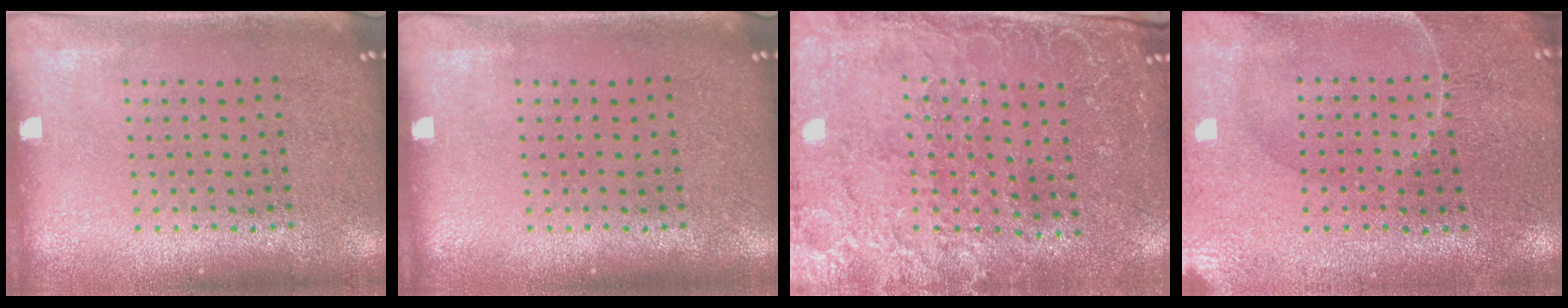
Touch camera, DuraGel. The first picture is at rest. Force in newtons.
{"total": 0.0}
{"total": 2.9, "press": 2.8, "slide": 0.8}
{"total": 0.6, "press": 0.5, "slide": 0.4}